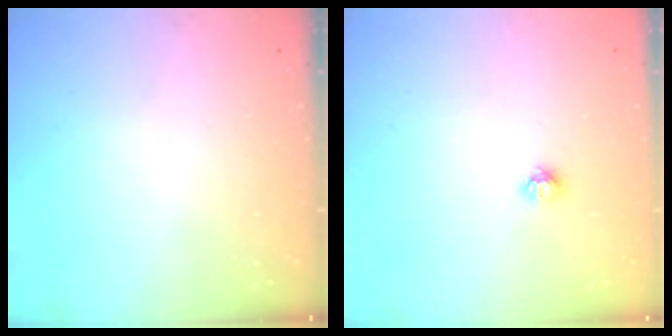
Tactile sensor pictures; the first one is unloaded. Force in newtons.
{"total": 5.3, "press": 5.2, "slide": 0.5}